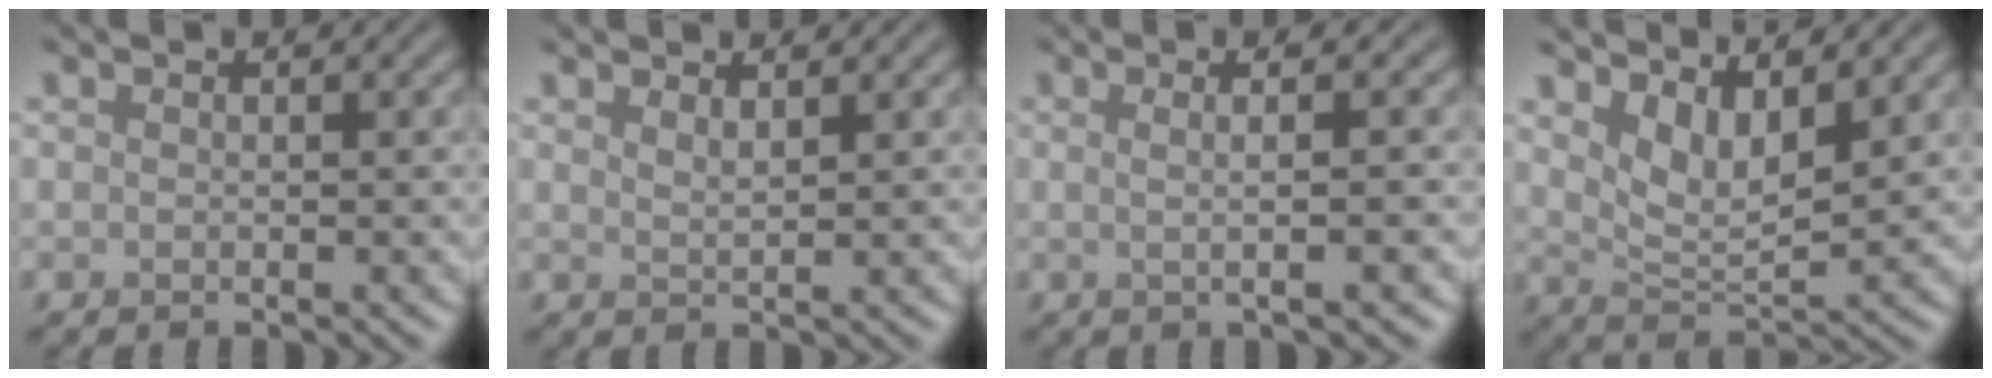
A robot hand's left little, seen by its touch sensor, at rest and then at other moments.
{"total": 1.3, "force": [1.1, 0.3, 0.6], "torque": [-0.010, -0.001, 0.019]}
{"total": 4.8, "force": [1.0, 2.0, 4.2], "torque": [-0.034, 0.017, -0.016]}
{"total": 4.4, "force": [2.4, 1.8, 3.2], "torque": [-0.067, -0.013, 0.046]}